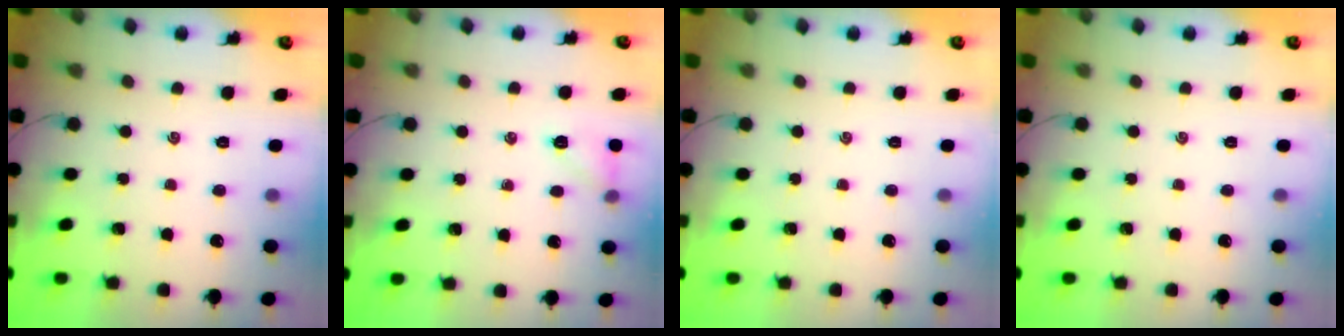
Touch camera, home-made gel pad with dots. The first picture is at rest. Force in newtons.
{"total": 7.4, "press": 7.2, "slide": 1.6}
{"total": 0.0}
{"total": 0.0}